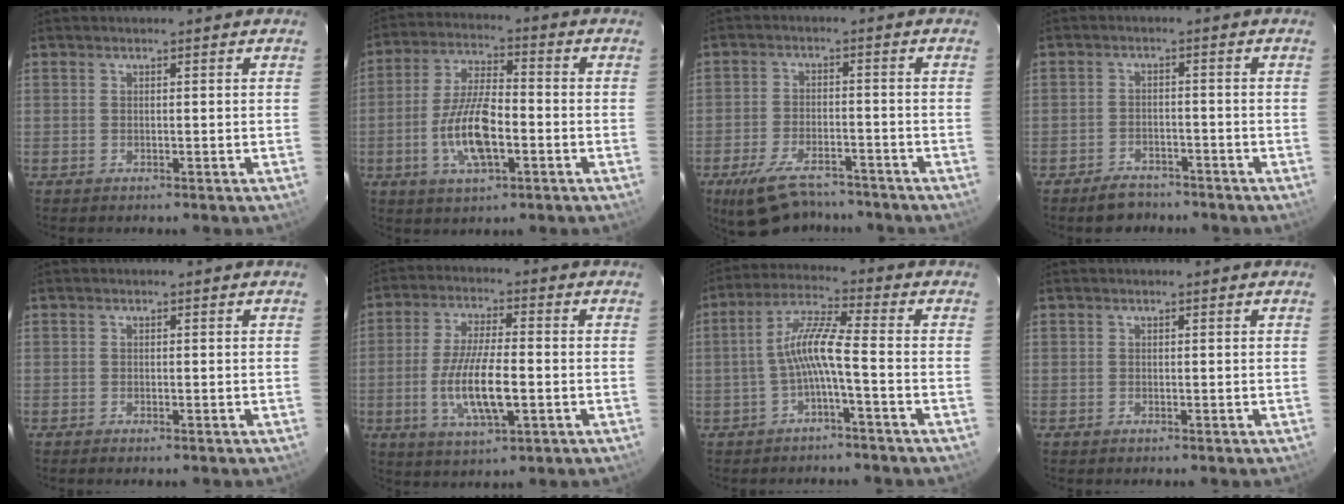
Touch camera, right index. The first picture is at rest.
{"total": 11.8, "force": [-3.5, 4.3, 10.4], "torque": [-0.213, -0.001, -0.064]}
{"total": 12.1, "force": [-9.6, 5.1, 5.4], "torque": [-0.126, -0.009, -0.145]}
{"total": 5.3, "force": [-4.3, 2.8, 1.3], "torque": [-0.039, 0.012, -0.061]}
{"total": 0.7, "force": [-0.6, 0.1, 0.3], "torque": [-0.007, -0.002, -0.011]}
{"total": 11.4, "force": [-2.6, 3.1, 10.6], "torque": [-0.212, -0.009, -0.048]}
{"total": 6.8, "force": [-2.4, 0.0, 6.3], "torque": [-0.146, 0.016, -0.045]}
{"total": 0.0}